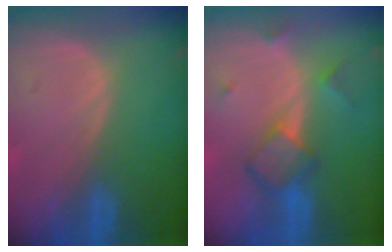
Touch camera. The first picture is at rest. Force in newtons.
{"total": 5.6, "press": 5.4, "slide": 1.2}